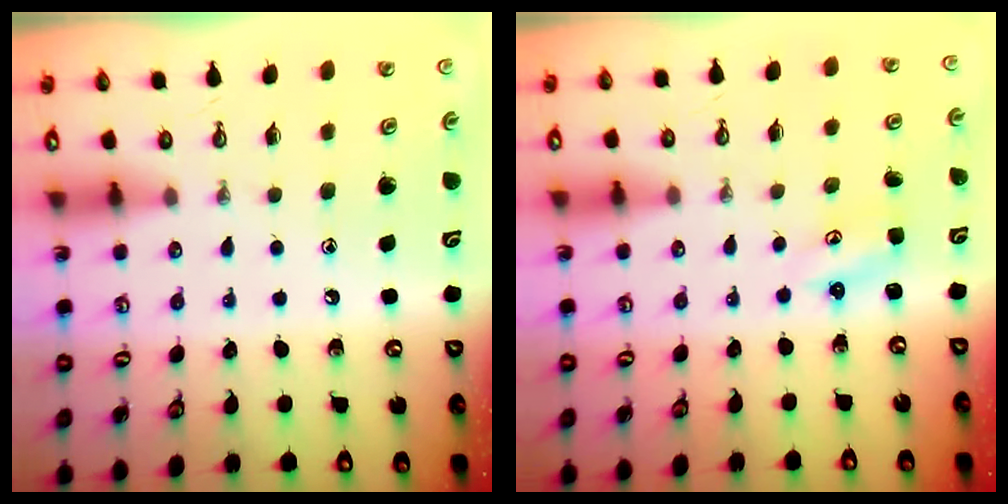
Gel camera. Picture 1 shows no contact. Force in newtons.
{"total": 2.3, "press": 2.3, "slide": 0.2}